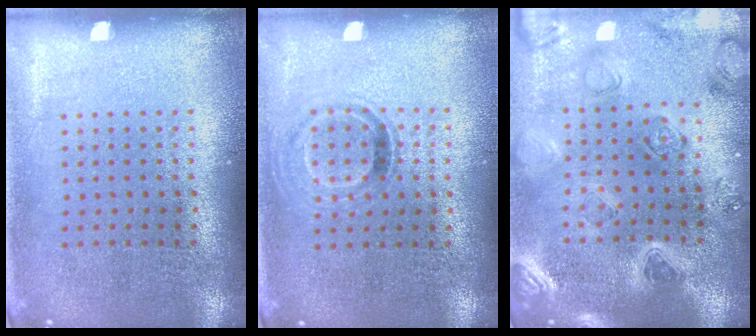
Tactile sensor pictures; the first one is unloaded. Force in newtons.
{"total": 0.9, "press": 0.8, "slide": 0.3}
{"total": 2.2, "press": 2.2, "slide": 0.3}